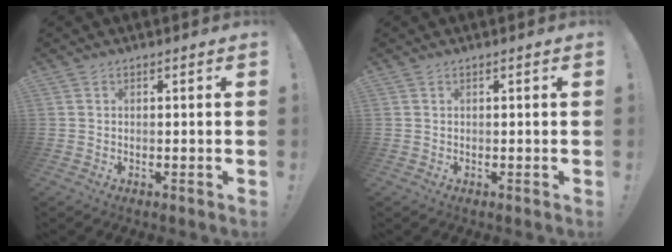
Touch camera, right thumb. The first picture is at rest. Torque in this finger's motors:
{"motor_torque": [-0.04, 0.04, -0.15, 0.05, 0.00]}